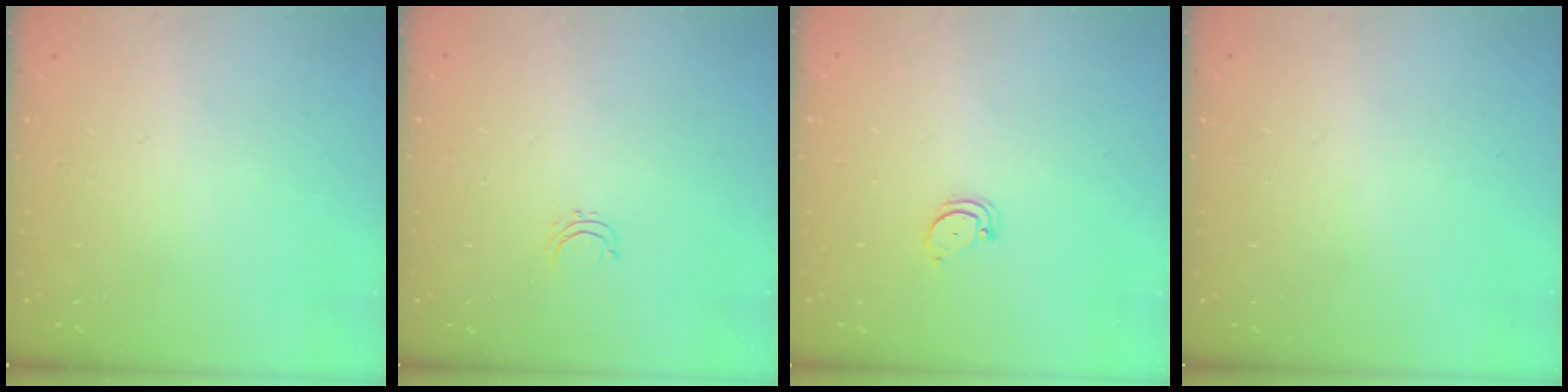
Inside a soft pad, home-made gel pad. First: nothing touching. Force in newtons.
{"total": 3.7, "press": 3.7, "slide": 0.3}
{"total": 3.5, "press": 3.4, "slide": 0.3}
{"total": 0.0}